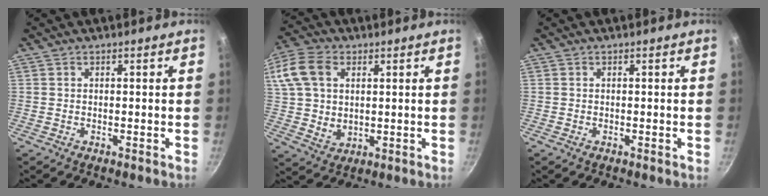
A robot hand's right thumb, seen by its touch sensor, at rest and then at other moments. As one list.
[{"total": 16.1, "force": [4.6, 11.4, 10.4], "torque": [-0.224, 0.012, 0.085]}, {"total": 0.0}]